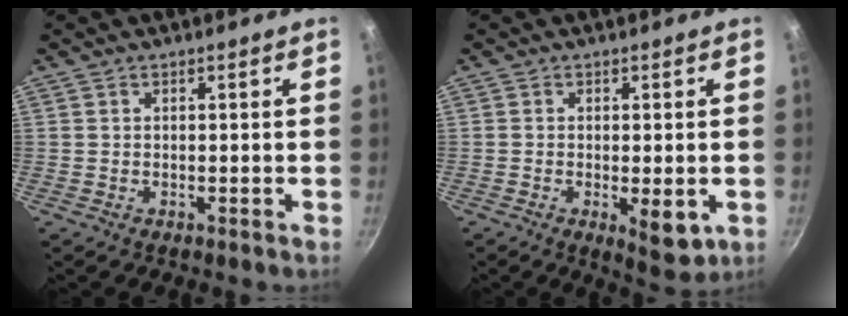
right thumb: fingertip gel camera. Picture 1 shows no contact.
{"total": 6.2, "force": [-1.5, 2.3, 5.6], "torque": [-0.078, -0.010, -0.014]}